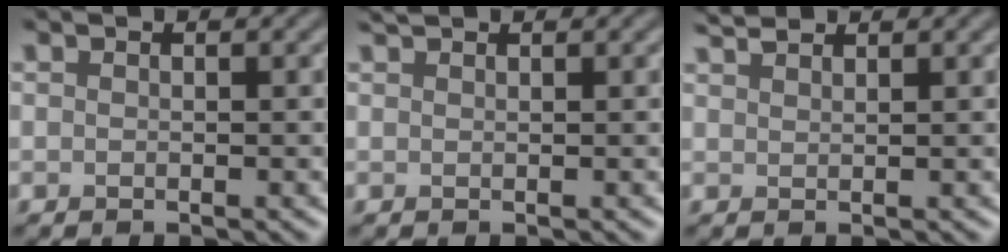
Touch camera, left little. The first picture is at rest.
{"total": 0.9, "force": [0.8, 0.0, 0.2], "torque": [-0.001, 0.002, 0.015]}
{"total": 1.7, "force": [1.7, 0.2, 0.4], "torque": [-0.007, 0.006, 0.031]}